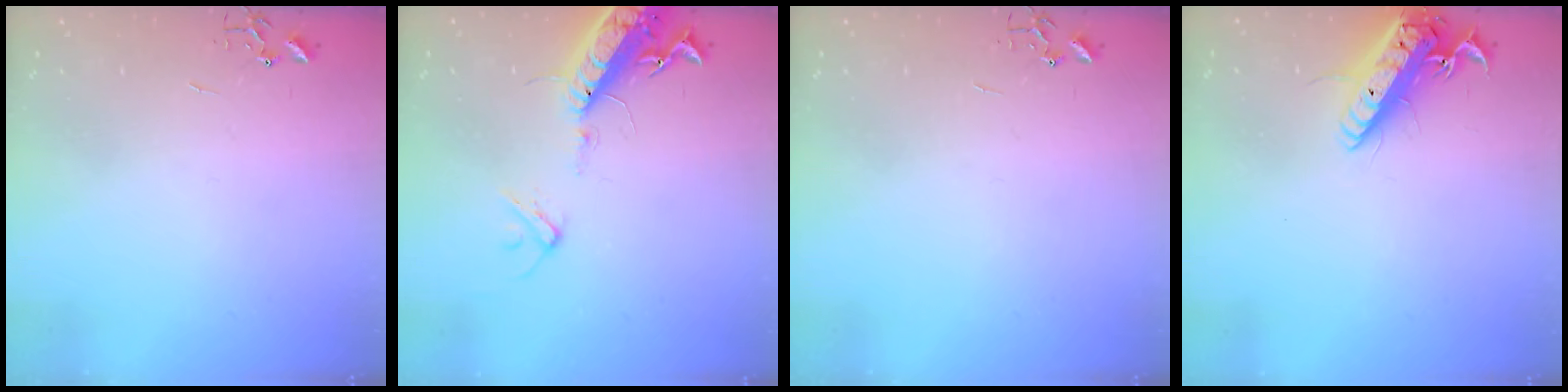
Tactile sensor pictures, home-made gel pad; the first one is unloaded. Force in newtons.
{"total": 15.6, "press": 15.2, "slide": 3.5}
{"total": 0.0}
{"total": 16.4, "press": 16.1, "slide": 3.0}